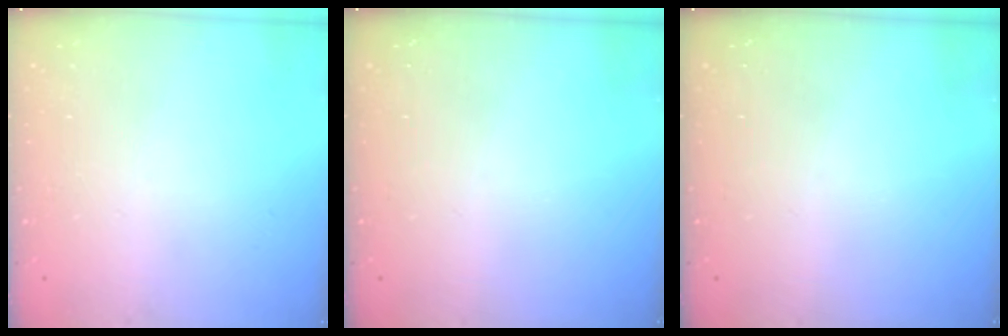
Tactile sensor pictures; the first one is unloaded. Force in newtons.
{"total": 0.0}
{"total": 0.0}